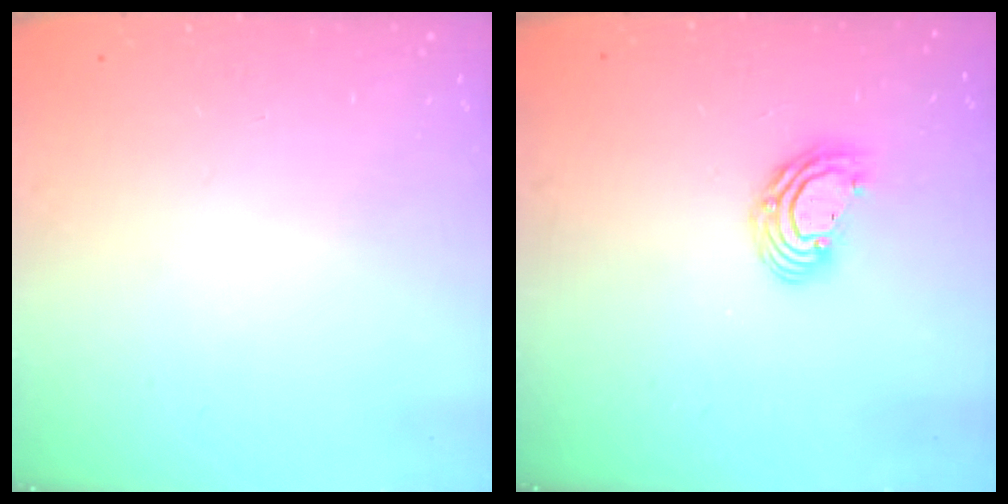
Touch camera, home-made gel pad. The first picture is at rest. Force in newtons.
{"total": 7.6, "press": 7.6, "slide": 0.9}